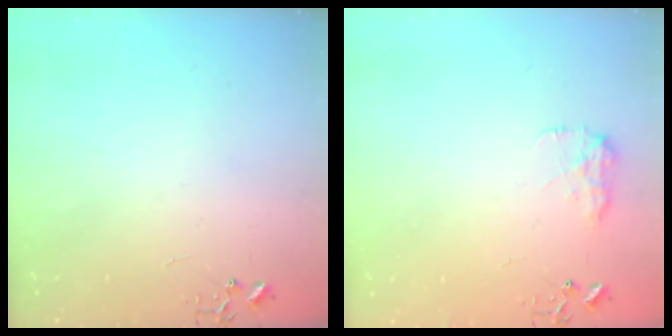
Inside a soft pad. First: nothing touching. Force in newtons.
{"total": 8.7, "press": 8.6, "slide": 0.5}